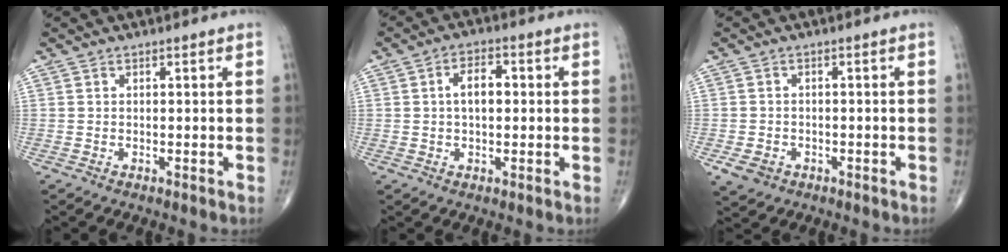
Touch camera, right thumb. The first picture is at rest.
{"total": 5.0, "force": [0.4, 2.8, 4.1], "torque": [-0.065, 0.013, 0.002]}
{"total": 3.8, "force": [-1.7, 3.0, 1.7], "torque": [-0.029, 0.004, -0.021]}